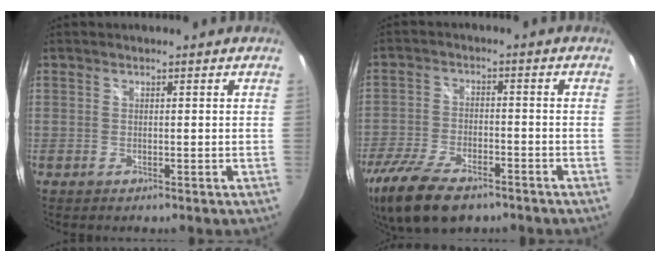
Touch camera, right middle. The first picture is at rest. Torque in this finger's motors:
{"motor_torque": [1.08, -1.06, 0.26, 0.14]}